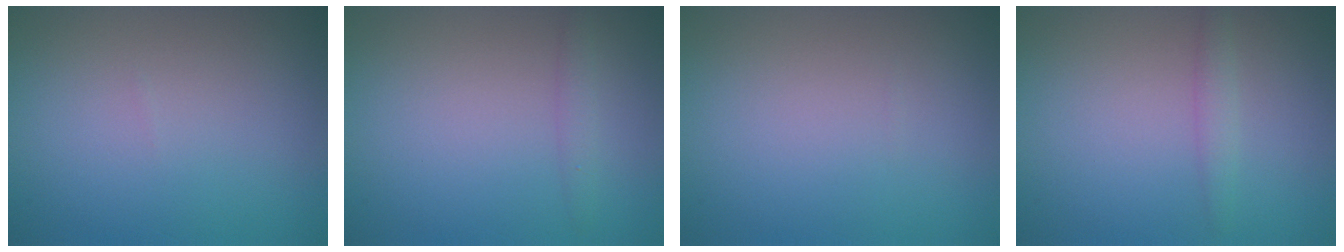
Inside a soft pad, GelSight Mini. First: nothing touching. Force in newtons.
{"total": 1.1, "press": 1.0, "slide": 0.1}
{"total": 0.0}
{"total": 1.3, "press": 1.3, "slide": 0.1}